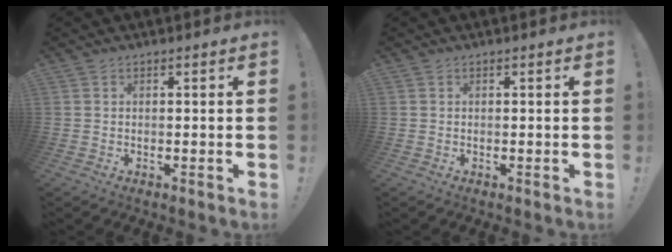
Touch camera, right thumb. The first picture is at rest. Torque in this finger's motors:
{"motor_torque": [0.00, 0.00, 0.05, -0.05, 0.01]}